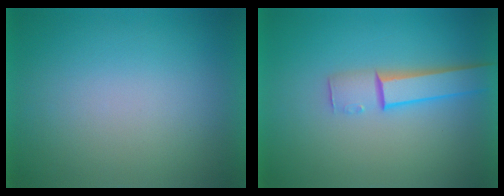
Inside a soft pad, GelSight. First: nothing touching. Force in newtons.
{"total": 4.5}